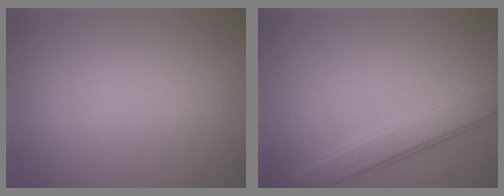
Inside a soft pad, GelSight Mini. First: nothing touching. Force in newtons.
{"total": 3.6, "press": 3.6, "slide": 0.1}